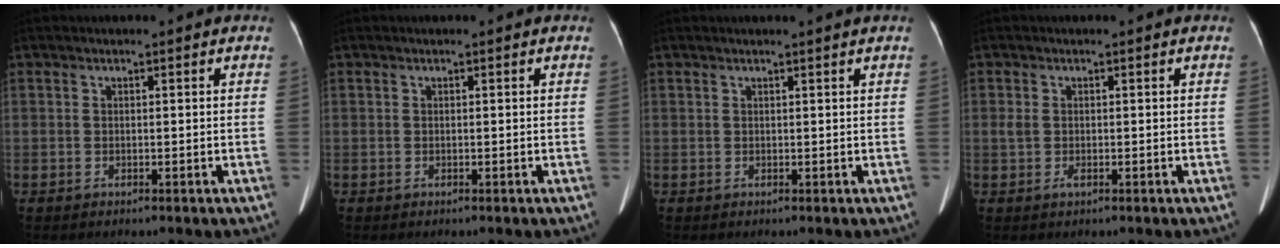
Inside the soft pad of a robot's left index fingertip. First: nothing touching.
{"total": 0.0}
{"total": 0.9, "force": [0.8, -0.3, 0.4], "torque": [-0.012, -0.003, 0.016]}
{"total": 1.6, "force": [-0.3, 0.9, 1.2], "torque": [-0.030, -0.001, 0.002]}